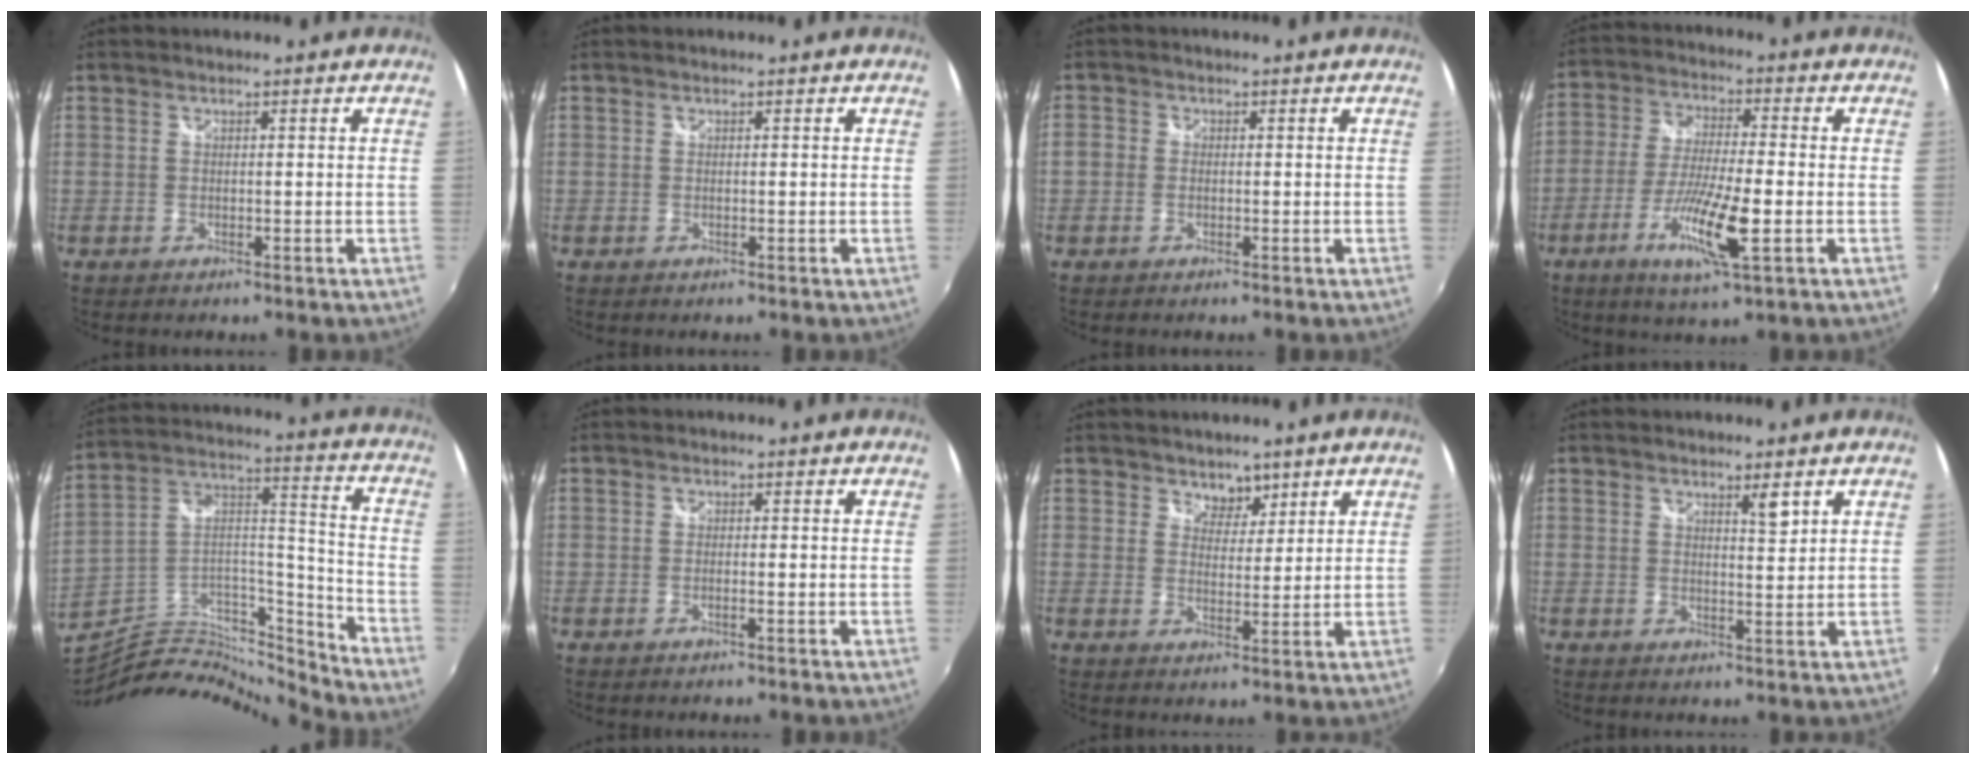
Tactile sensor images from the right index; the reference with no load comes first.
{"total": 0.0}
{"total": 2.2, "force": [-0.7, 1.9, 0.9], "torque": [-0.017, 0.001, -0.019]}
{"total": 11.8, "force": [-4.1, 1.9, 10.9], "torque": [-0.219, -0.014, -0.080]}
{"total": 15.7, "force": [-15.5, 1.5, 1.9], "torque": [-0.024, 0.060, -0.288]}
{"total": 0.9, "force": [-0.4, -0.2, 0.8], "torque": [-0.015, -0.001, -0.010]}
{"total": 3.4, "force": [2.6, 2.2, 0.5], "torque": [0.000, -0.002, 0.041]}
{"total": 2.4, "force": [1.6, 0.4, 1.7], "torque": [-0.023, 0.001, 0.027]}